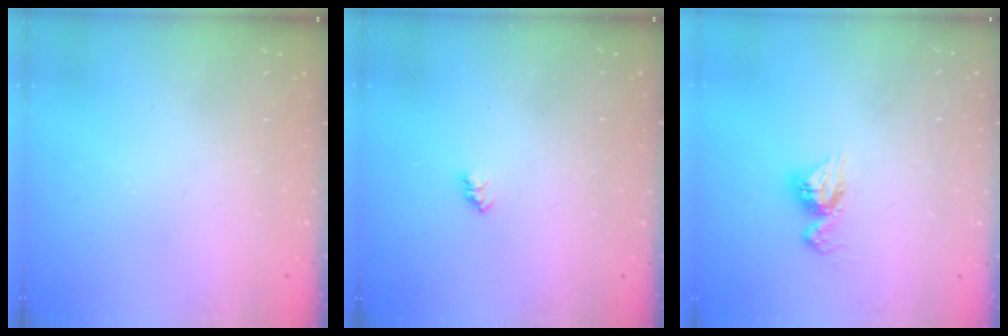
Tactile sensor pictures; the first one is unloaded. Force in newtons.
{"total": 2.3, "press": 2.2, "slide": 0.4}
{"total": 8.1, "press": 8.1, "slide": 0.6}